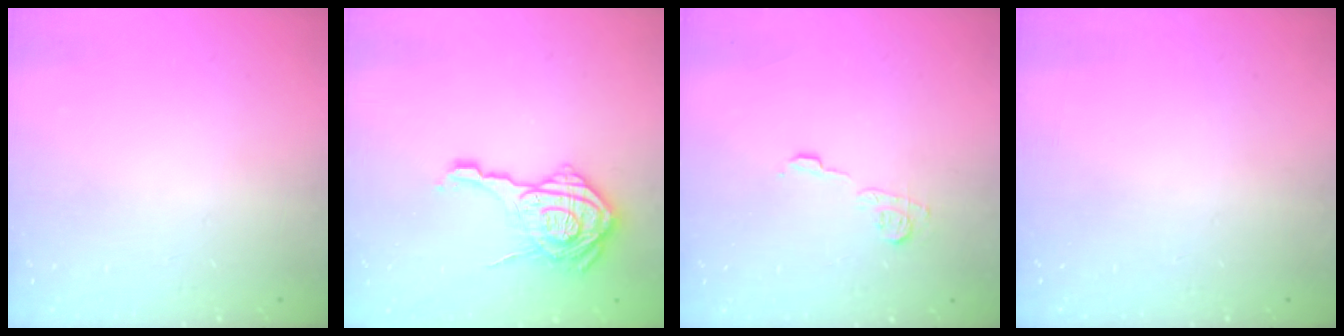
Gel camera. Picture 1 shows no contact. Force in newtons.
{"total": 17.5, "press": 17.5, "slide": 0.7}
{"total": 7.0, "press": 7.0, "slide": 0.4}
{"total": 0.0}